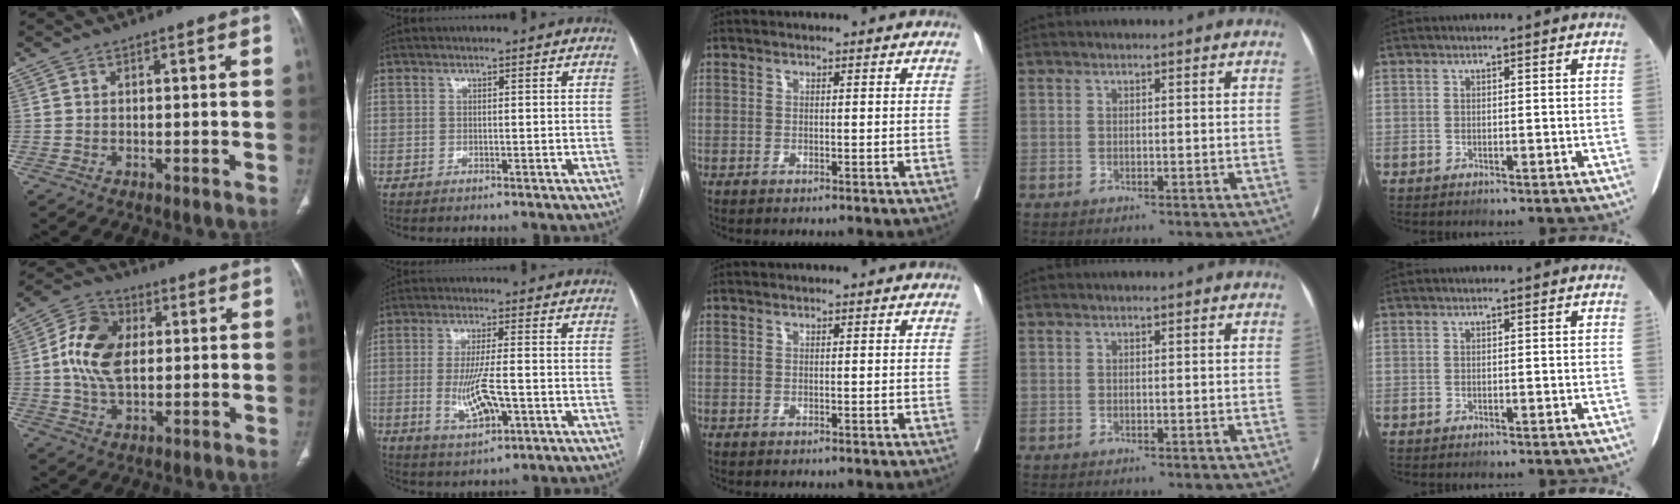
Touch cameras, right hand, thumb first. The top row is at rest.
{"thumb": {"total": 12.4, "force": [1.4, 8.3, 9.1], "torque": [-0.162, 0.009, 0.021]}, "index": {"total": 7.7, "force": [-1.6, 1.7, 7.3], "torque": [-0.141, -0.010, -0.024]}}